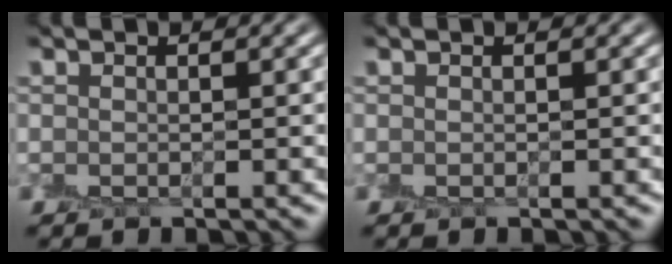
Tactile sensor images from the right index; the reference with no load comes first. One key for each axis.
{"total": 0.0}